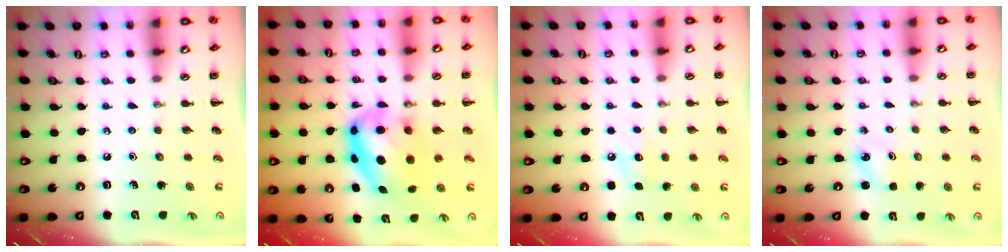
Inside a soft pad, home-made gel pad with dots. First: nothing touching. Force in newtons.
{"total": 9.1, "press": 8.9, "slide": 2.0}
{"total": 6.8, "press": 6.5, "slide": 1.8}
{"total": 1.9, "press": 1.8, "slide": 0.5}